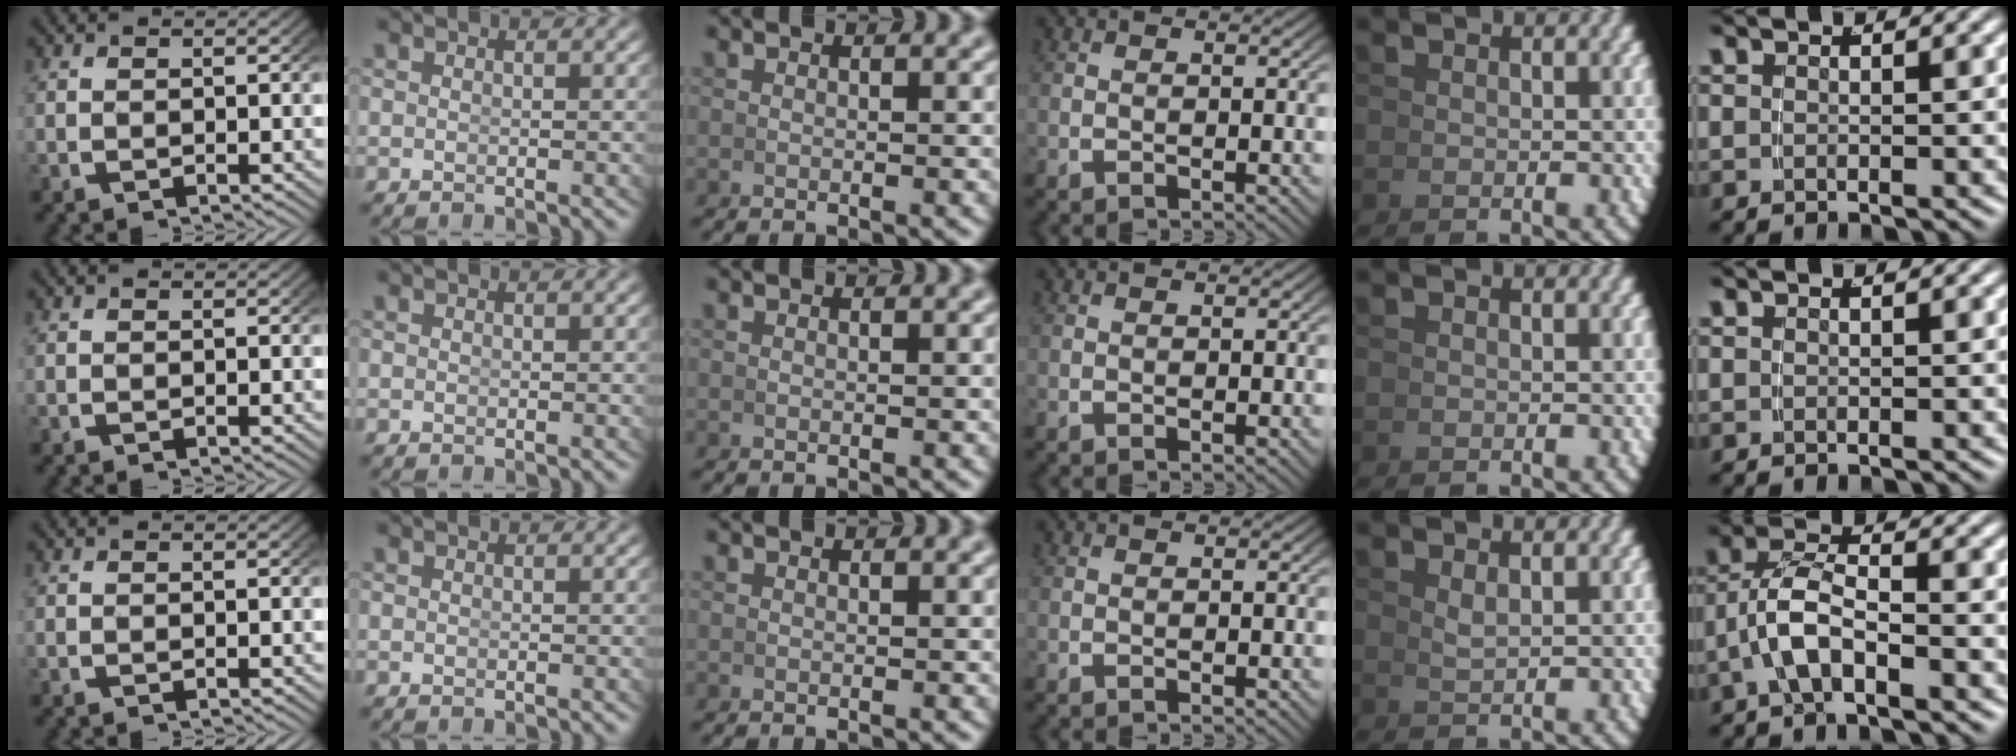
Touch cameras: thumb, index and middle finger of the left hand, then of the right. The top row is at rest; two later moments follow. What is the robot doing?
{"motion": "grasp_and_lifting", "object": "whiteboard"}